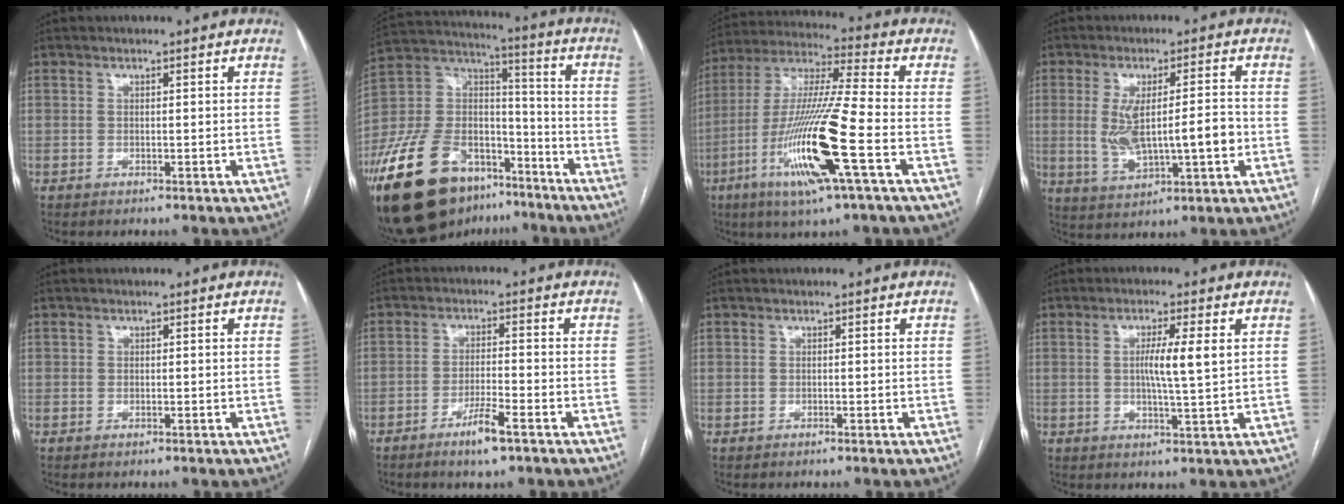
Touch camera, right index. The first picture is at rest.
{"total": 24.6, "force": [-15.3, 13.4, 13.9], "torque": [-0.323, 0.024, -0.264]}
{"total": 18.4, "force": [-6.6, 0.2, 17.1], "torque": [-0.356, -0.022, -0.128]}
{"total": 10.5, "force": [-0.7, 2.7, 10.2], "torque": [-0.193, 0.008, -0.001]}
{"total": 0.0}
{"total": 4.9, "force": [-3.1, 0.2, 3.8], "torque": [-0.073, -0.006, -0.056]}
{"total": 0.0}
{"total": 5.6, "force": [1.0, -0.1, 5.5], "torque": [-0.100, -0.004, 0.017]}